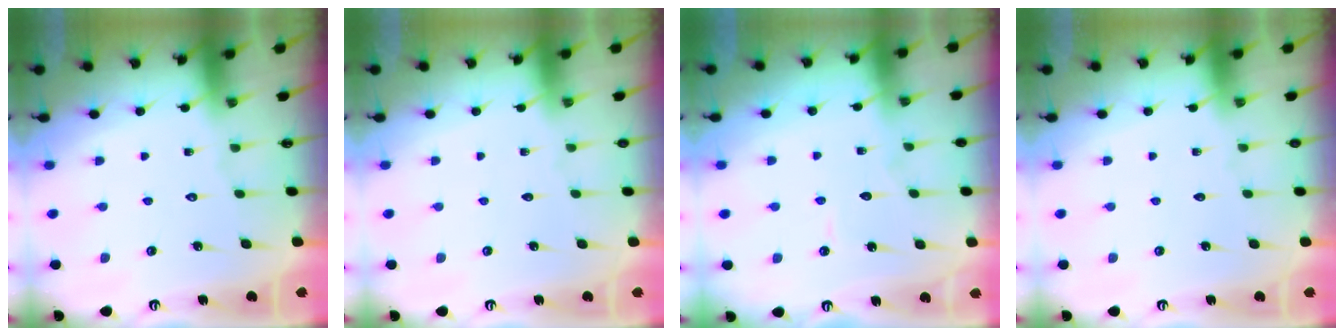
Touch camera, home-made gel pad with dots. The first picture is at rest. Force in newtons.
{"total": 0.0}
{"total": 3.7, "press": 3.7, "slide": 0.4}
{"total": 0.0}